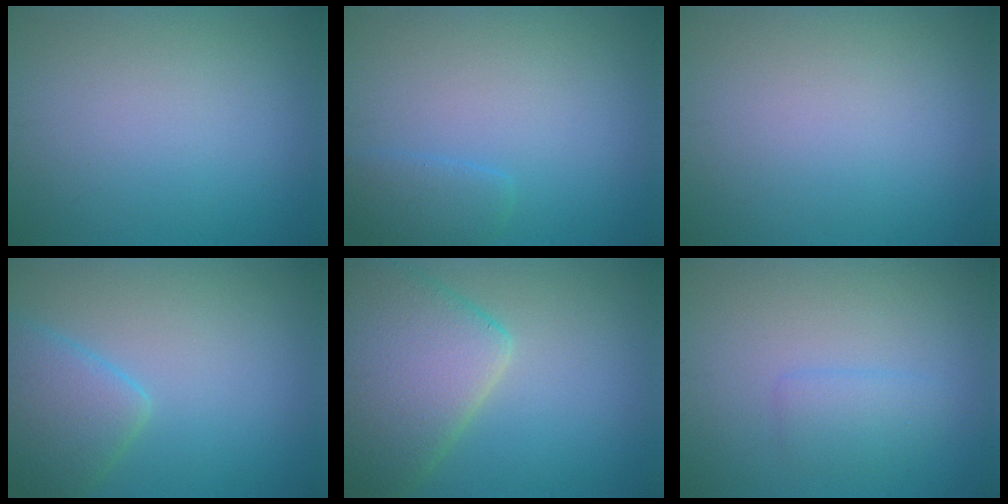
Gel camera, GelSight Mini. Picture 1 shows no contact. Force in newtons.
{"total": 2.0, "press": 2.0, "slide": 0.2}
{"total": 0.0}
{"total": 4.2, "press": 4.2, "slide": 0.3}
{"total": 8.4, "press": 8.4, "slide": 0.6}
{"total": 1.7, "press": 1.7, "slide": 0.2}